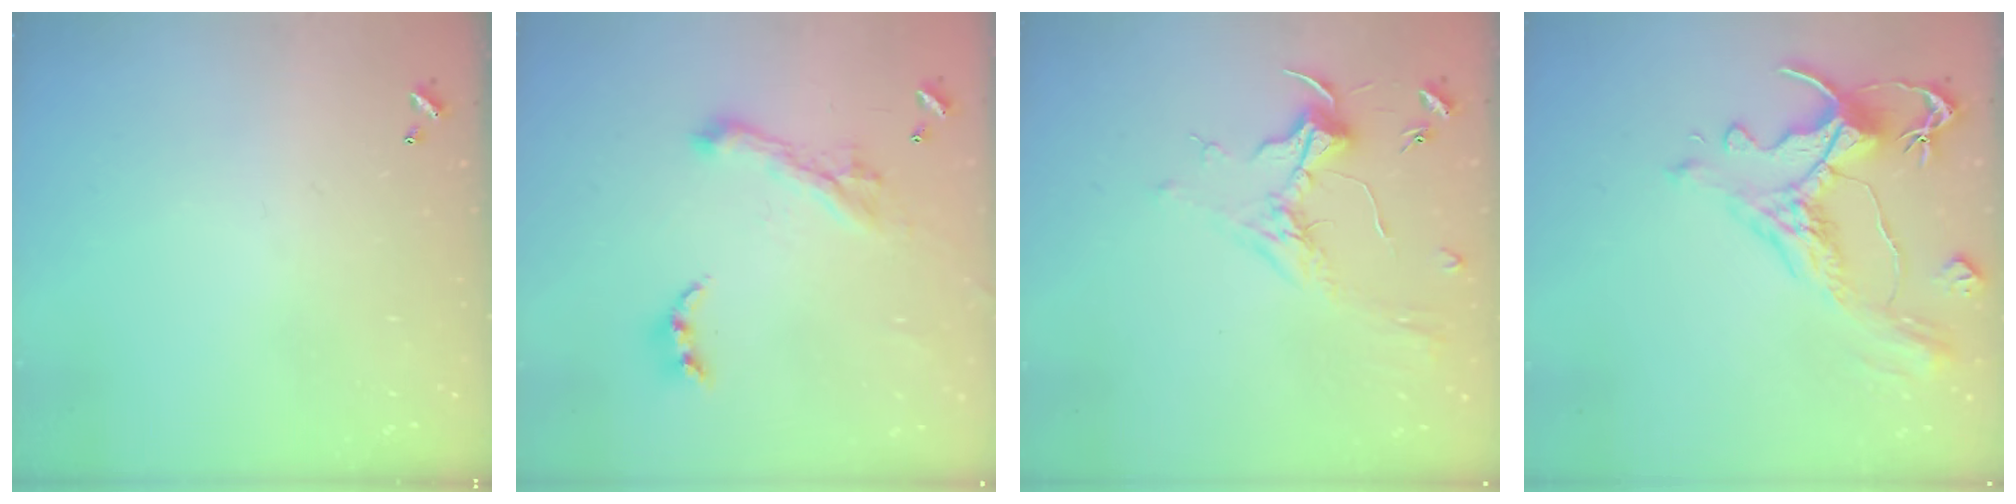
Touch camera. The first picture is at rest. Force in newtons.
{"total": 2.8, "press": 2.5, "slide": 1.3}
{"total": 1.8, "press": 1.7, "slide": 0.7}
{"total": 1.6, "press": 0.7, "slide": 1.4}